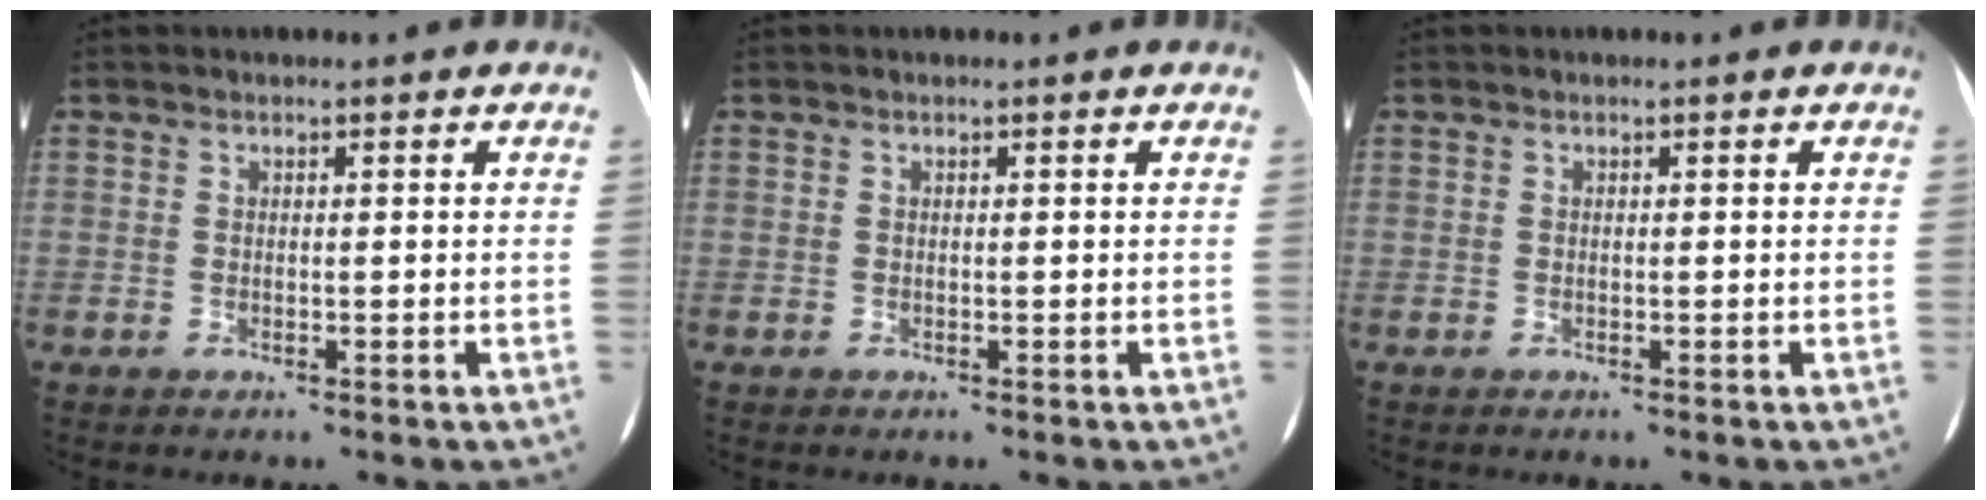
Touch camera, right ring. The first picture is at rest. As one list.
[{"total": 0.0}, {"total": 0.0}]